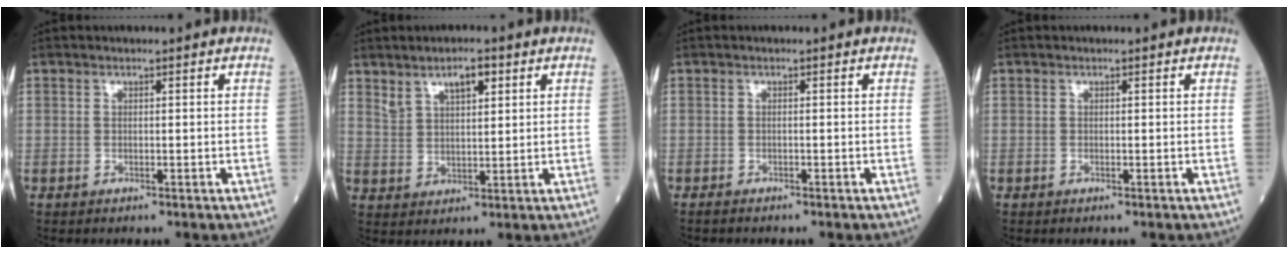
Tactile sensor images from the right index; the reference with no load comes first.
{"total": 5.1, "force": [3.2, 1.8, 3.5], "torque": [-0.066, 0.007, 0.062]}
{"total": 0.8, "force": [-0.8, 0.1, 0.2], "torque": [-0.007, -0.002, -0.014]}
{"total": 0.0}